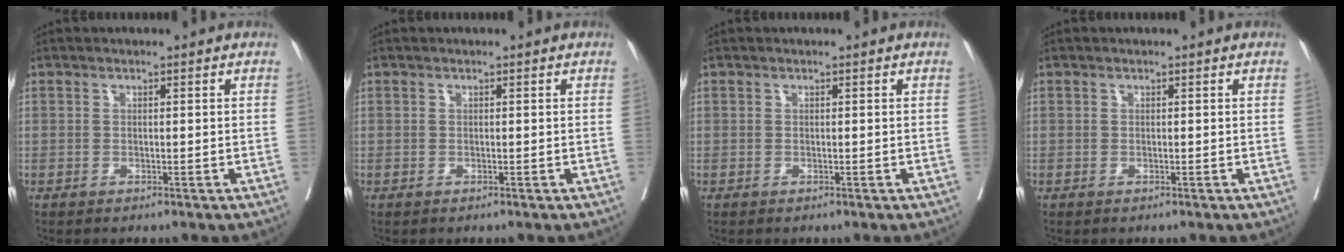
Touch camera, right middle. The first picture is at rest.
{"total": 0.0}
{"total": 0.0}
{"total": 0.0}